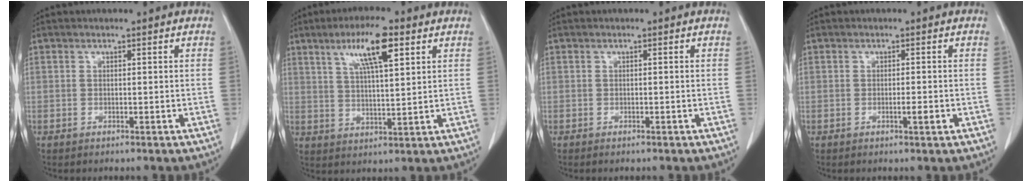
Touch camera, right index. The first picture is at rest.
{"total": 9.7, "force": [4.8, 1.9, 8.2], "torque": [-0.150, 0.009, 0.086]}
{"total": 1.0, "force": [-0.5, 0.4, 0.7], "torque": [-0.019, -0.002, -0.005]}
{"total": 2.1, "force": [-0.7, 0.5, 1.9], "torque": [-0.035, -0.001, -0.009]}